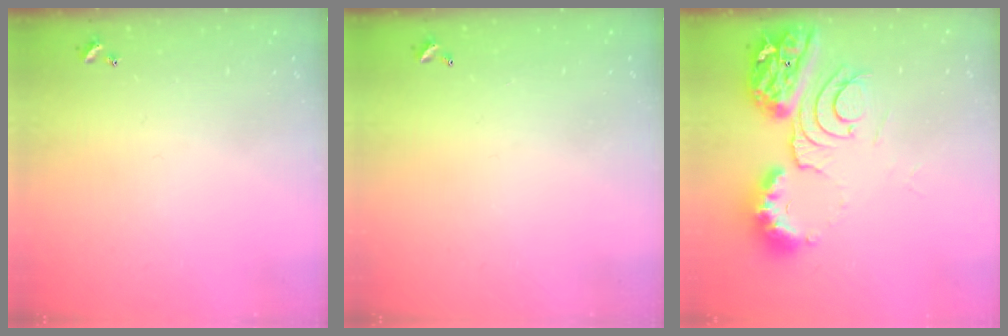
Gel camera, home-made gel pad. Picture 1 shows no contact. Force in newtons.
{"total": 2.8, "press": 2.8, "slide": 0.1}
{"total": 14.1, "press": 14.1, "slide": 1.5}